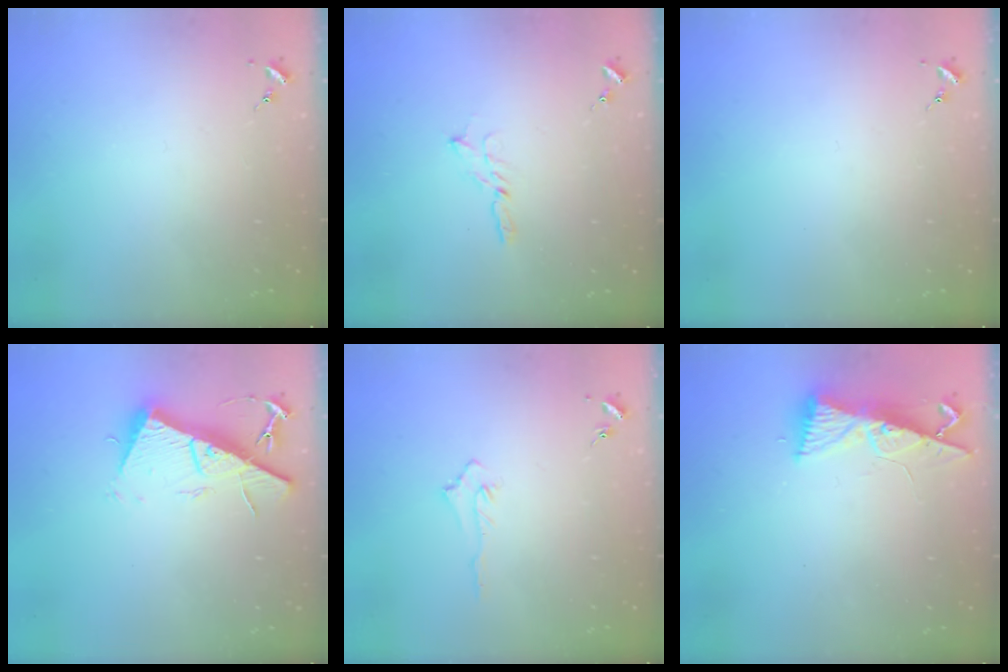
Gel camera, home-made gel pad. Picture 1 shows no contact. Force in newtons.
{"total": 3.6, "press": 3.6, "slide": 0.1}
{"total": 0.0}
{"total": 14.6, "press": 14.6, "slide": 0.4}
{"total": 3.4, "press": 3.4, "slide": 0.4}
{"total": 8.5, "press": 8.5, "slide": 1.0}